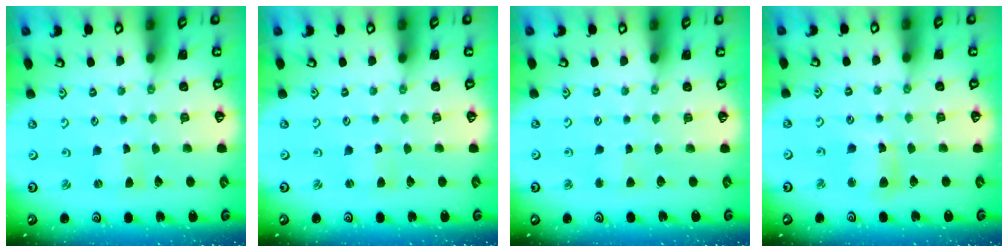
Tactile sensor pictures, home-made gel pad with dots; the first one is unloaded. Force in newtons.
{"total": 2.4, "press": 2.4, "slide": 0.5}
{"total": 2.2, "press": 2.2, "slide": 0.2}
{"total": 7.3, "press": 7.2, "slide": 1.2}